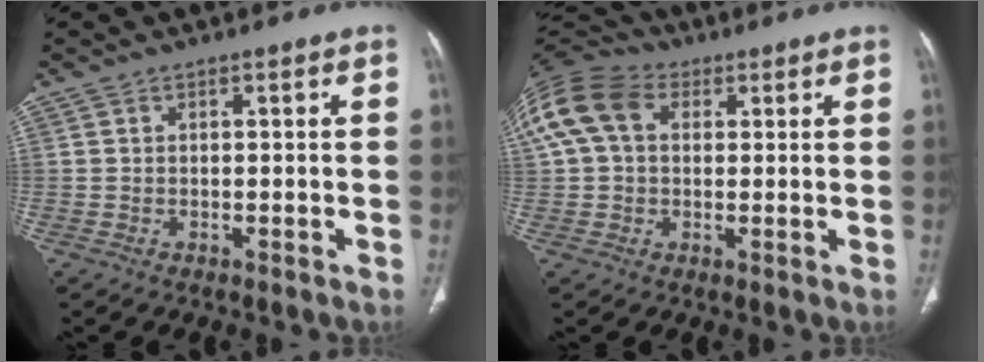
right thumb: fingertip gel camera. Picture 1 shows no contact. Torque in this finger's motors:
{"motor_torque": [-1.08, 1.34, 0.47, -0.27, 0.14]}